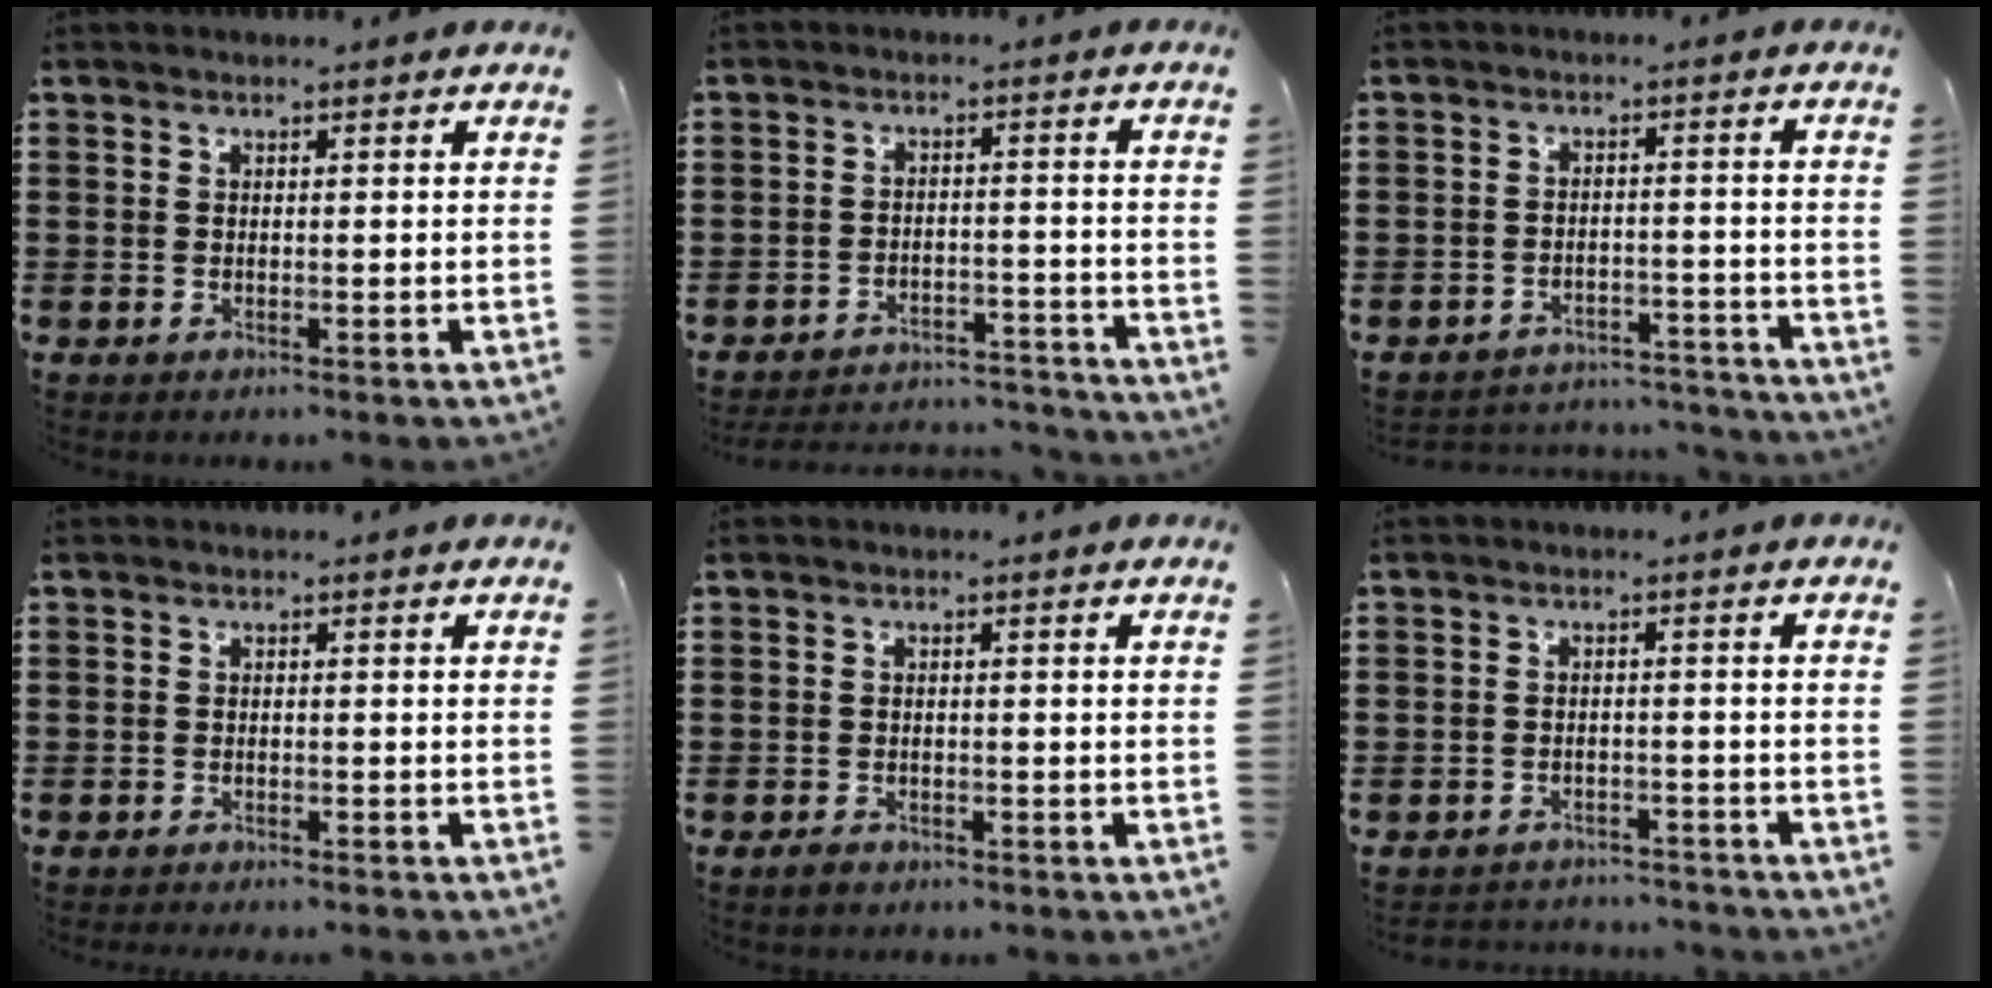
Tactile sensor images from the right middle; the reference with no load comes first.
{"total": 4.4, "force": [-4.4, 0.7, -0.1], "torque": [-0.008, 0.006, -0.095]}
{"total": 4.1, "force": [-4.0, 0.8, -0.3], "torque": [0.001, 0.005, -0.086]}
{"total": 0.9, "force": [-0.9, 0.0, 0.0], "torque": [-0.001, 0.001, -0.020]}
{"total": 1.0, "force": [-0.8, 0.5, 0.3], "torque": [-0.009, -0.001, -0.016]}
{"total": 2.6, "force": [-2.5, 0.6, -0.4], "torque": [0.000, 0.002, -0.057]}